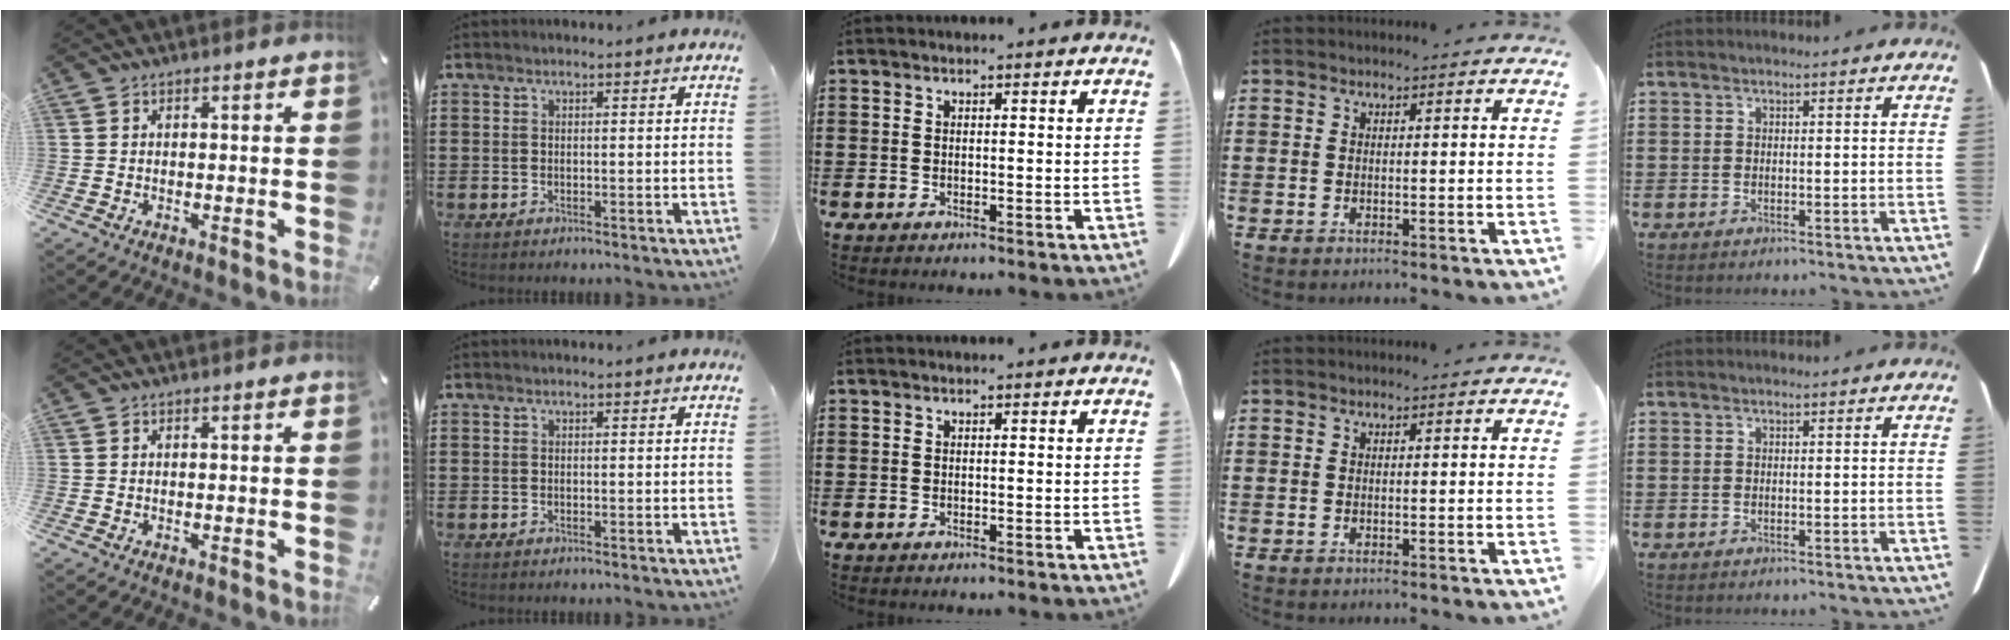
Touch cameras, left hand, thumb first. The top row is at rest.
{}